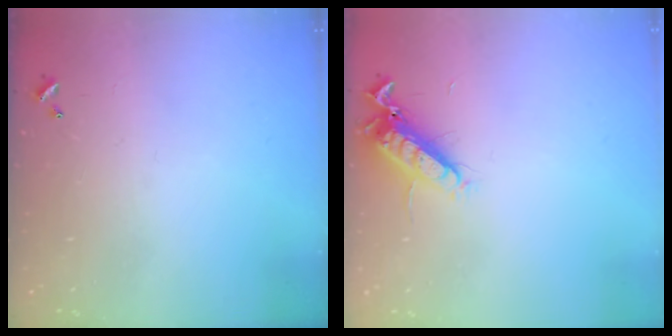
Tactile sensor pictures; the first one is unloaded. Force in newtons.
{"total": 13.5, "press": 13.3, "slide": 1.9}